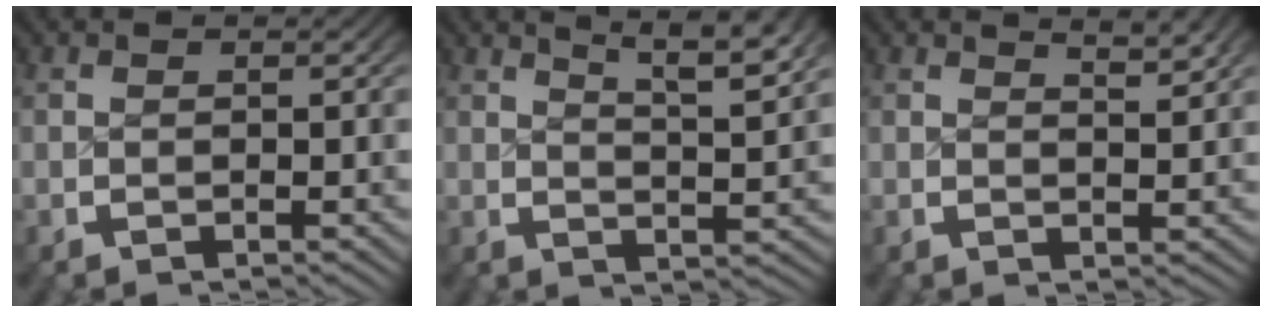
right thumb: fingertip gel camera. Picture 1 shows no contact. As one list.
[{"total": 6.5, "force": [4.0, 2.2, 4.6], "torque": [-0.056, 0.004, 0.061]}, {"total": 2.5, "force": [1.9, 0.3, 1.5], "torque": [-0.018, -0.004, 0.033]}]